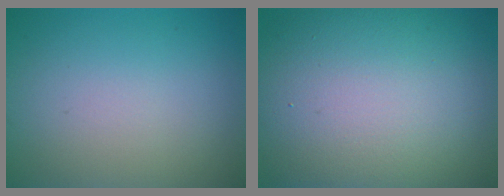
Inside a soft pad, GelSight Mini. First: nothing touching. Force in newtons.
{"total": 17.0, "press": 16.9, "slide": 1.2}